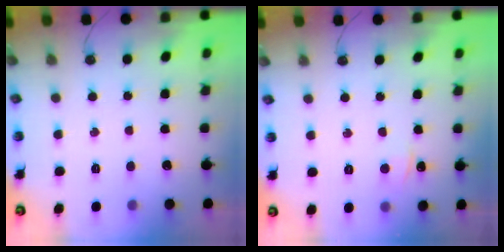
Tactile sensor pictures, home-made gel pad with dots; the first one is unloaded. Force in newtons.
{"total": 3.4, "press": 3.4, "slide": 0.4}